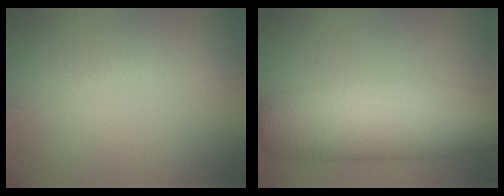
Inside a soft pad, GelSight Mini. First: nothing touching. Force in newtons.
{"total": 11.3, "press": 11.3, "slide": 0.2}